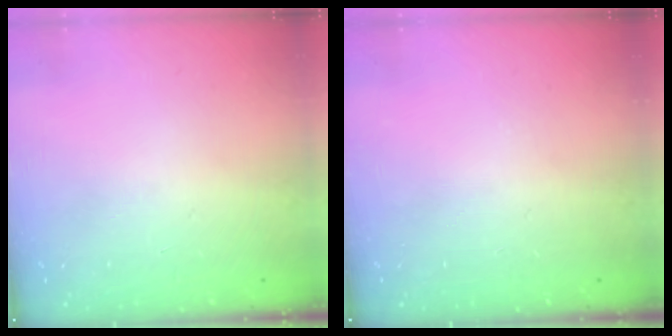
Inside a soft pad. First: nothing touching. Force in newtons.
{"total": 0.0}